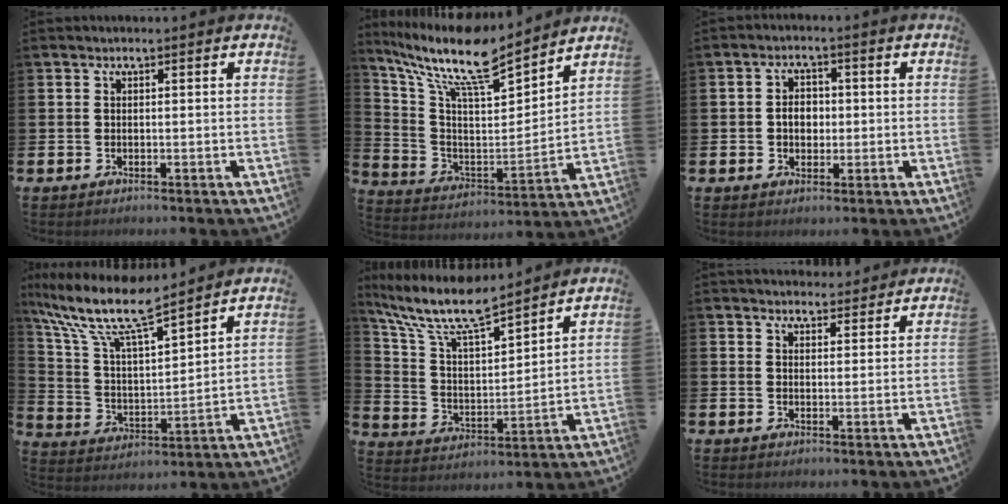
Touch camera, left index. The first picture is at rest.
{"total": 12.3, "force": [10.2, 2.7, 6.5], "torque": [-0.156, -0.071, 0.169]}
{"total": 3.4, "force": [-0.2, 2.6, 2.2], "torque": [-0.029, 0.004, -0.011]}
{"total": 10.6, "force": [9.0, 1.7, 5.3], "torque": [-0.146, -0.051, 0.152]}
{"total": 10.4, "force": [9.1, 2.0, 4.7], "torque": [-0.133, -0.049, 0.157]}
{"total": 3.5, "force": [3.3, 1.0, -0.1], "torque": [0.005, -0.016, 0.059]}